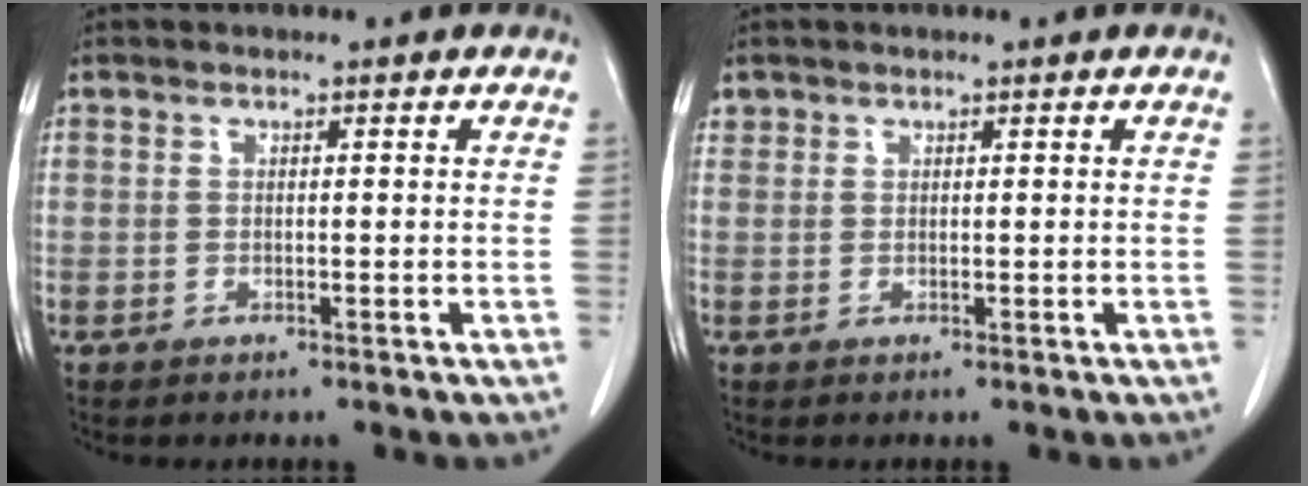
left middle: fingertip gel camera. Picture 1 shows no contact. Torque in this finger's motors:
{"motor_torque": [-0.01, 0.01, 0.01, -0.01]}